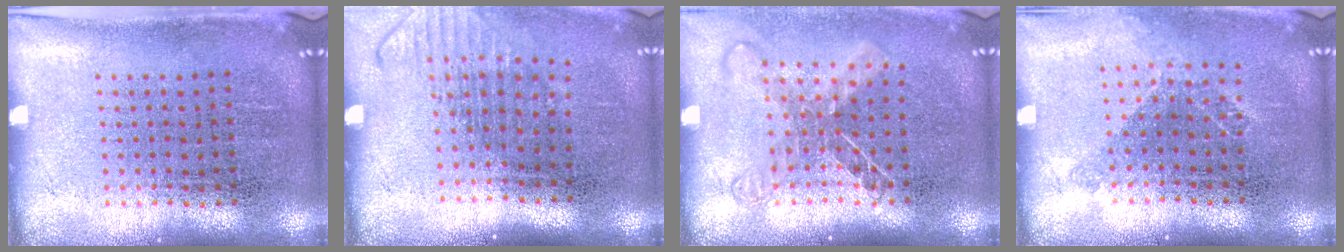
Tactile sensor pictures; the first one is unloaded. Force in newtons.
{"total": 1.3, "press": 1.0, "slide": 0.9}
{"total": 1.7, "press": 1.3, "slide": 1.0}
{"total": 1.0, "press": 0.8, "slide": 0.6}